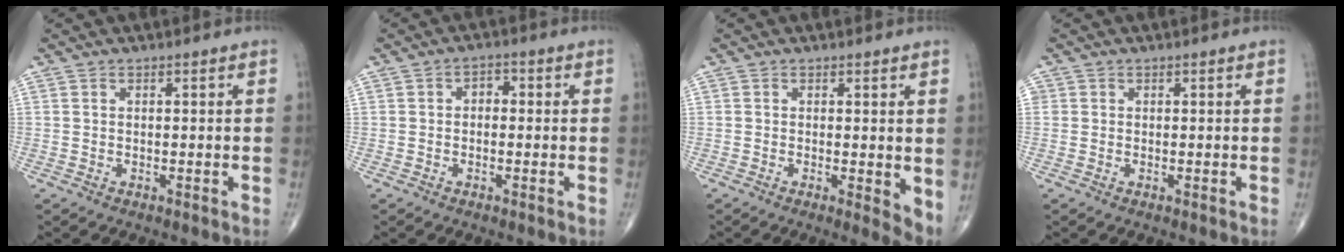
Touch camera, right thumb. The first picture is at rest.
{"total": 2.5, "force": [0.0, 1.8, 1.7], "torque": [-0.012, 0.012, -0.008]}
{"total": 4.2, "force": [0.1, 1.3, 4.0], "torque": [-0.054, -0.012, 0.000]}
{"total": 0.7, "force": [0.1, 0.7, 0.1], "torque": [0.006, 0.003, 0.000]}